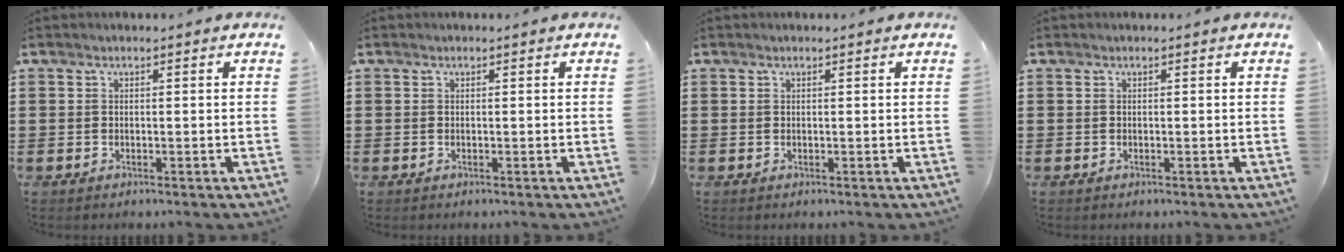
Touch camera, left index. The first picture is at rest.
{"total": 0.0}
{"total": 0.0}
{"total": 0.0}